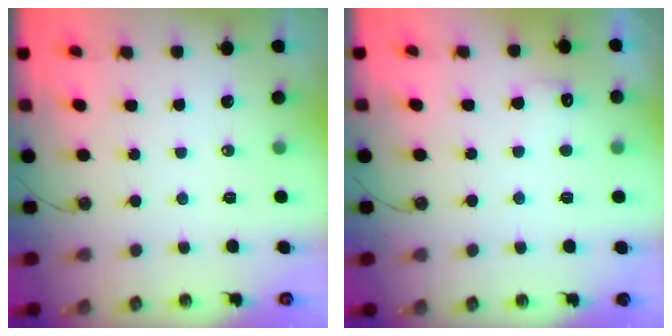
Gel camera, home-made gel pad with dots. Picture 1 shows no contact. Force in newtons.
{"total": 6.7, "press": 6.7, "slide": 0.5}